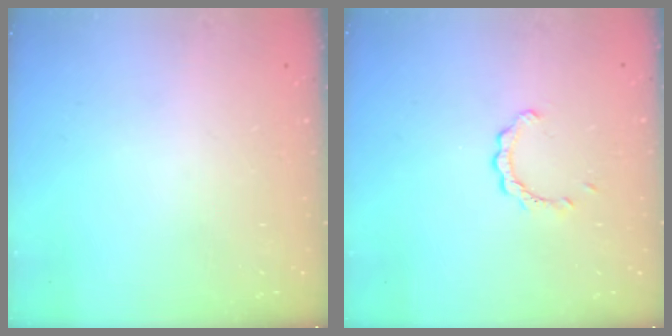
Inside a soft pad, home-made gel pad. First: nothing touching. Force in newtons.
{"total": 2.2, "press": 2.2, "slide": 0.2}